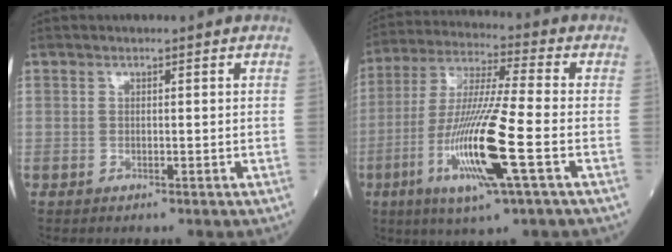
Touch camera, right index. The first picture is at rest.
{"total": 16.0, "force": [-5.1, 0.3, 15.2], "torque": [-0.310, -0.018, -0.096]}